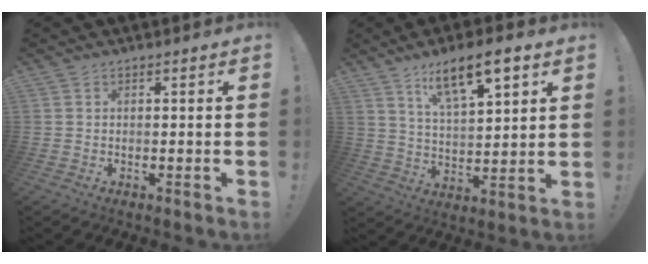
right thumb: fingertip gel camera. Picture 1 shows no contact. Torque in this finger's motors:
{"motor_torque": [-0.79, 1.21, 0.52, 0.14, 0.19]}